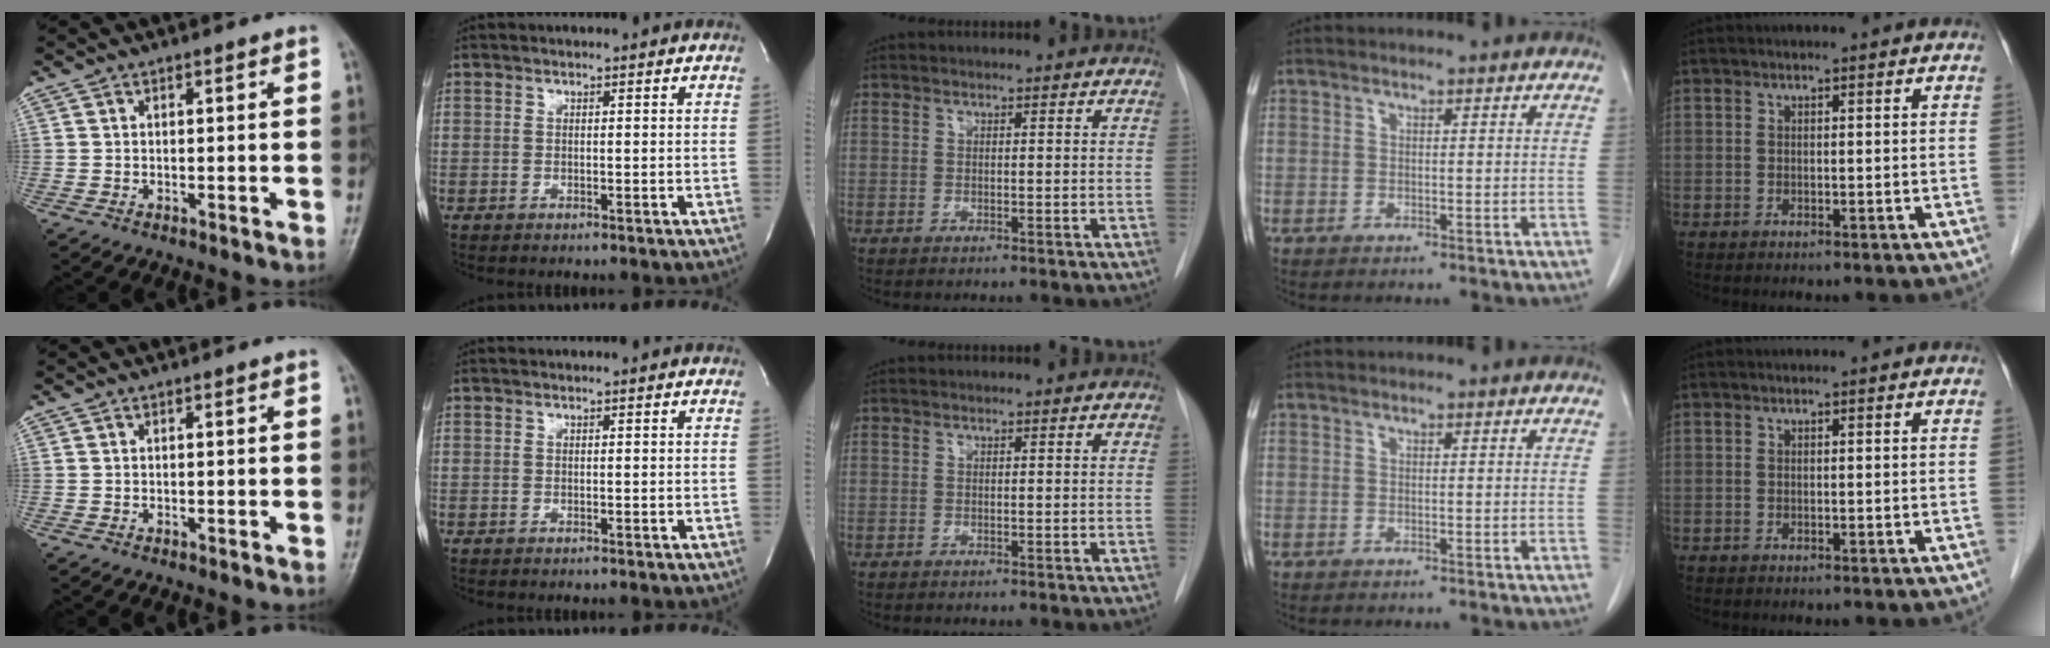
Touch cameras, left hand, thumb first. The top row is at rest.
{}